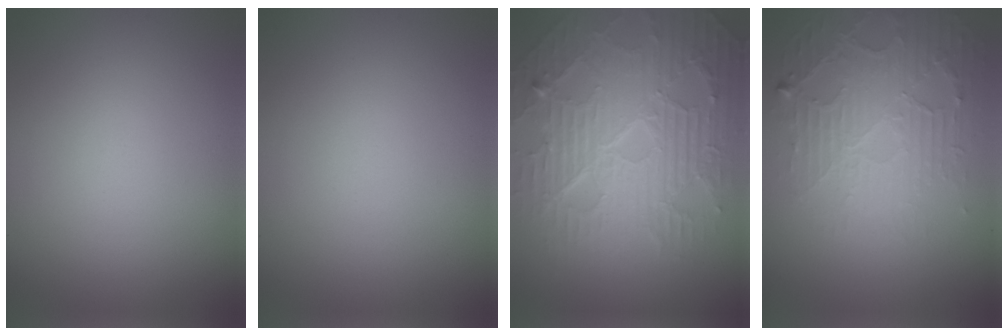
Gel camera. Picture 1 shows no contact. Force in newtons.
{"total": 0.0}
{"total": 10.3, "press": 6.6, "slide": 7.9}
{"total": 5.1, "press": 3.5, "slide": 3.7}